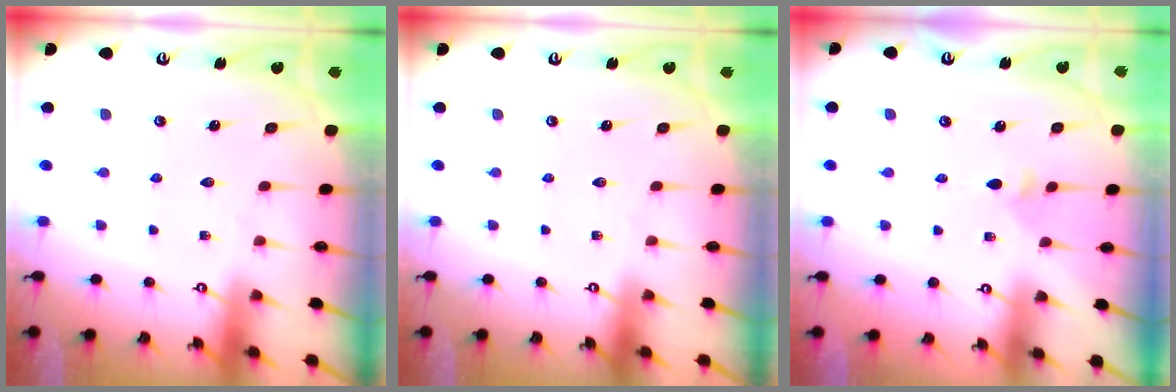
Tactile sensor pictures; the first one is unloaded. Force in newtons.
{"total": 0.0}
{"total": 3.3, "press": 3.2, "slide": 0.7}